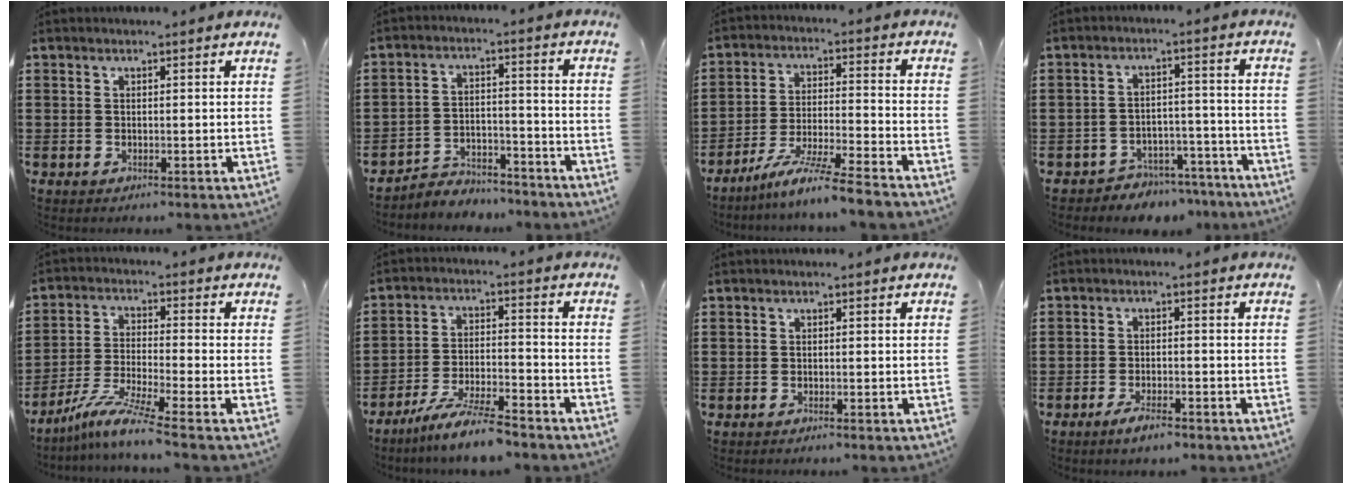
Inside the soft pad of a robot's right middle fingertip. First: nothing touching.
{"total": 4.5, "force": [-4.4, 0.8, 0.2], "torque": [-0.008, 0.007, -0.094]}
{"total": 8.0, "force": [-7.0, -0.9, 3.9], "torque": [-0.077, -0.014, -0.135]}
{"total": 4.5, "force": [-4.4, 1.0, 0.2], "torque": [-0.008, 0.009, -0.091]}
{"total": 7.2, "force": [-5.6, -0.2, 4.5], "torque": [-0.093, -0.016, -0.110]}
{"total": 7.8, "force": [-6.8, 0.2, 3.8], "torque": [-0.083, -0.007, -0.131]}
{"total": 0.6, "force": [-0.5, -0.1, 0.2], "torque": [-0.006, -0.003, -0.009]}
{"total": 3.1, "force": [-2.4, 0.7, 1.9], "torque": [-0.040, 0.000, -0.046]}